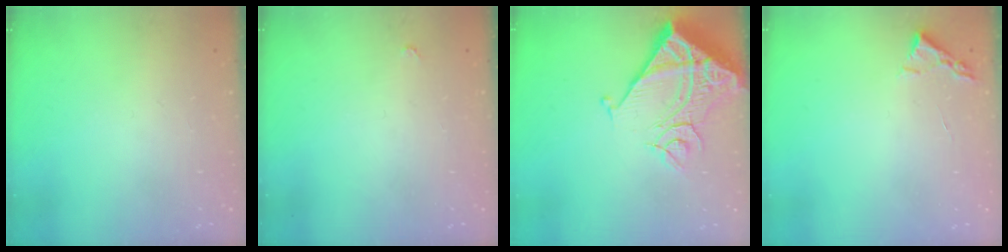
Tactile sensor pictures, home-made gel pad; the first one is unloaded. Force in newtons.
{"total": 2.8, "press": 2.8, "slide": 0.4}
{"total": 14.6, "press": 14.5, "slide": 2.0}
{"total": 2.4, "press": 2.3, "slide": 0.3}